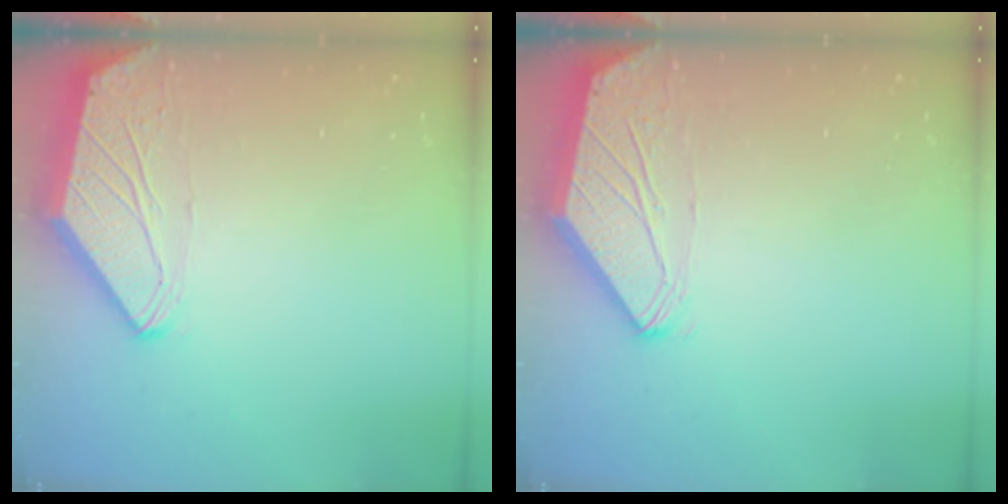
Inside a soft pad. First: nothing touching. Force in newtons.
{"total": 0.0}